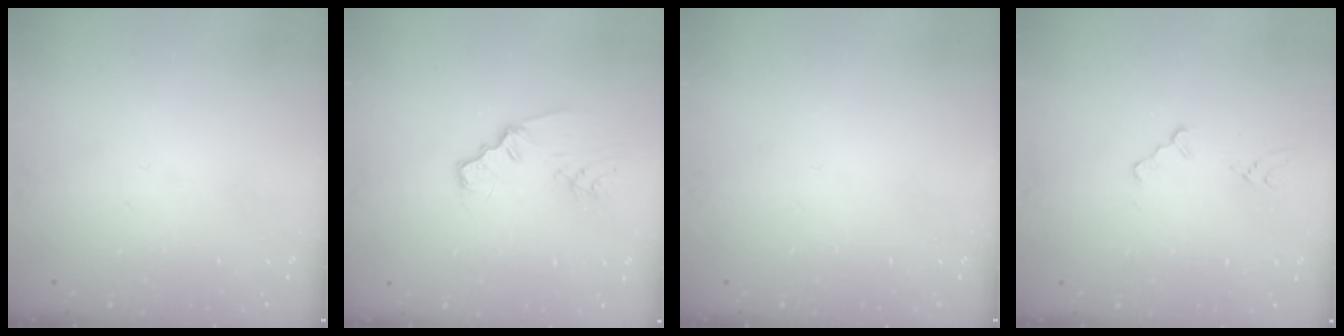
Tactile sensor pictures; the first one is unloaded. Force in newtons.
{"total": 3.4, "press": 3.4, "slide": 0.2}
{"total": 0.0}
{"total": 1.5, "press": 1.5, "slide": 0.3}